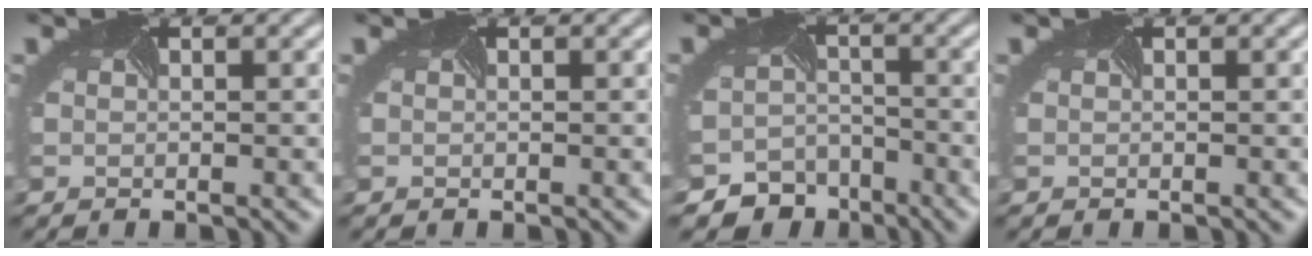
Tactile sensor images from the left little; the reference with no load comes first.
{"total": 0.0}
{"total": 6.4, "force": [-5.8, 2.7, -0.5], "torque": [0.018, -0.020, -0.085]}
{"total": 0.0}